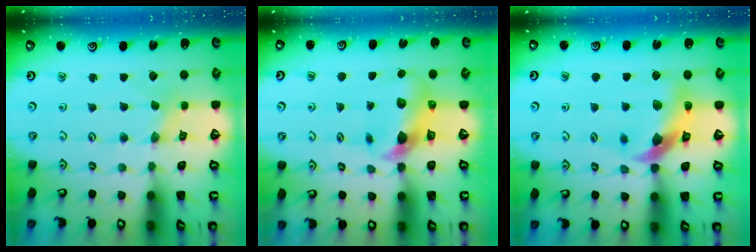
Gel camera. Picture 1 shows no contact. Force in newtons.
{"total": 6.2, "press": 6.1, "slide": 0.7}
{"total": 11.3, "press": 11.2, "slide": 1.7}